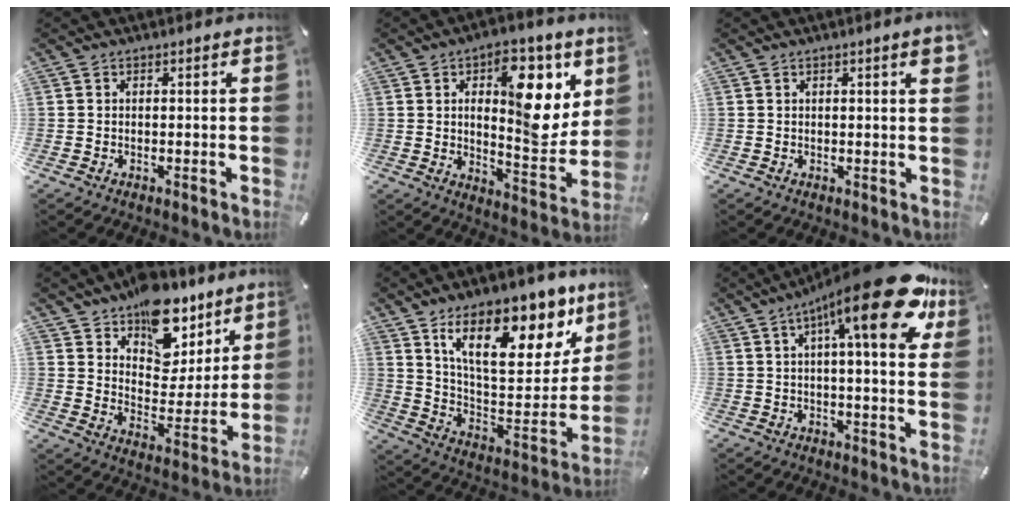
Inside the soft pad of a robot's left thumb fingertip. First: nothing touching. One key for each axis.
{"total": 16.2, "fx": 6.3, "fy": 7.5, "fz": 12.9, "tx": -0.145, "ty": -0.038, "tz": 0.098}
{"total": 3.1, "fx": 1.2, "fy": 0.2, "fz": 2.8, "tx": -0.054, "ty": 0.000, "tz": 0.021}
{"total": 15.5, "fx": 11.5, "fy": 9.1, "fz": 5.1, "tx": -0.063, "ty": -0.104, "tz": 0.208}
{"total": 24.0, "fx": 15.0, "fy": 10.6, "fz": 15.5, "tx": -0.226, "ty": -0.099, "tz": 0.252}
{"total": 22.3, "fx": 10.4, "fy": 4.9, "fz": 19.1, "tx": -0.277, "ty": -0.063, "tz": 0.151}